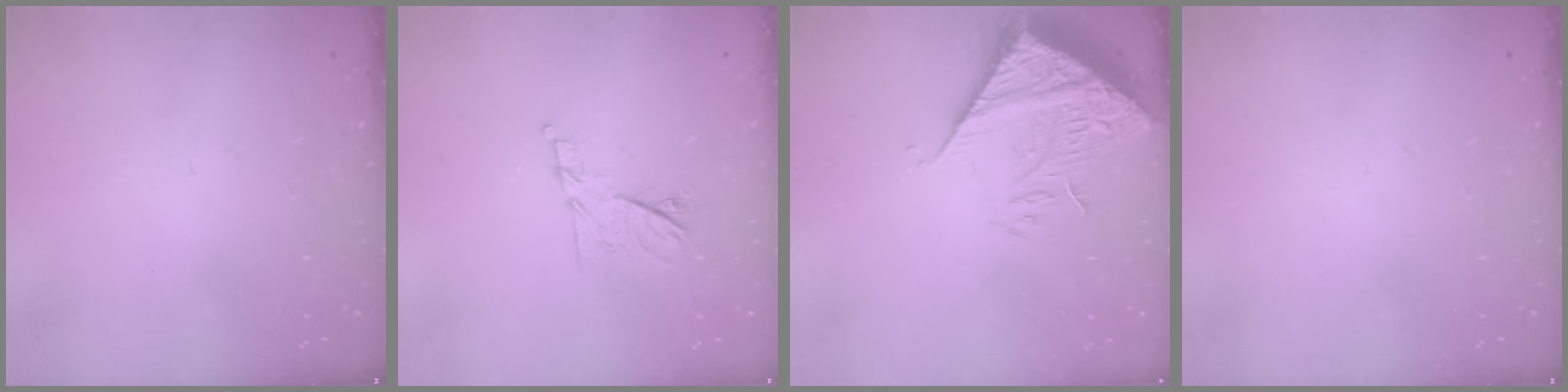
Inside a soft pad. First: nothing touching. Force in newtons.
{"total": 10.5, "press": 10.5, "slide": 0.3}
{"total": 9.3, "press": 9.2, "slide": 1.2}
{"total": 0.0}